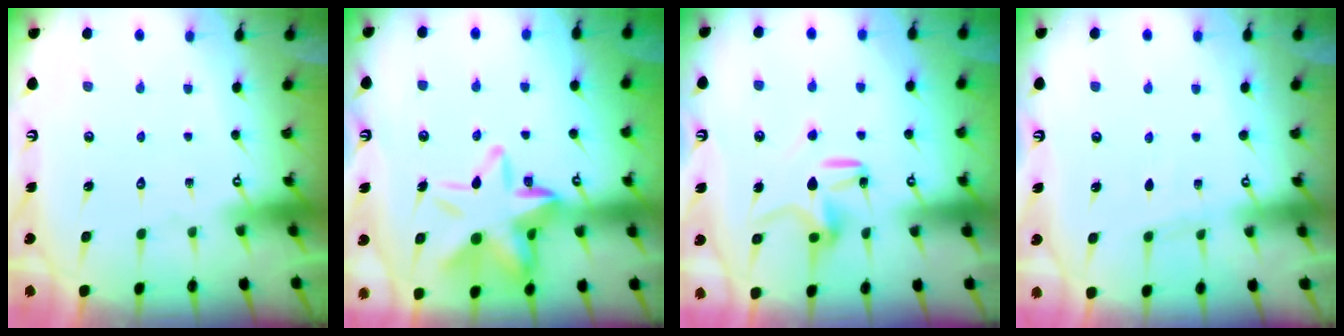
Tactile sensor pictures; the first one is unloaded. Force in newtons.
{"total": 16.5, "press": 16.4, "slide": 2.1}
{"total": 9.9, "press": 9.9, "slide": 0.6}
{"total": 3.0, "press": 3.0, "slide": 0.4}